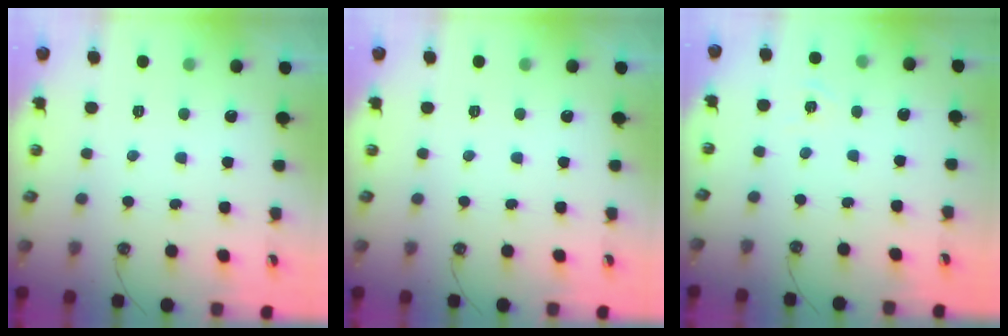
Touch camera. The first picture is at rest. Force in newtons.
{"total": 0.0}
{"total": 3.6, "press": 3.6, "slide": 0.5}